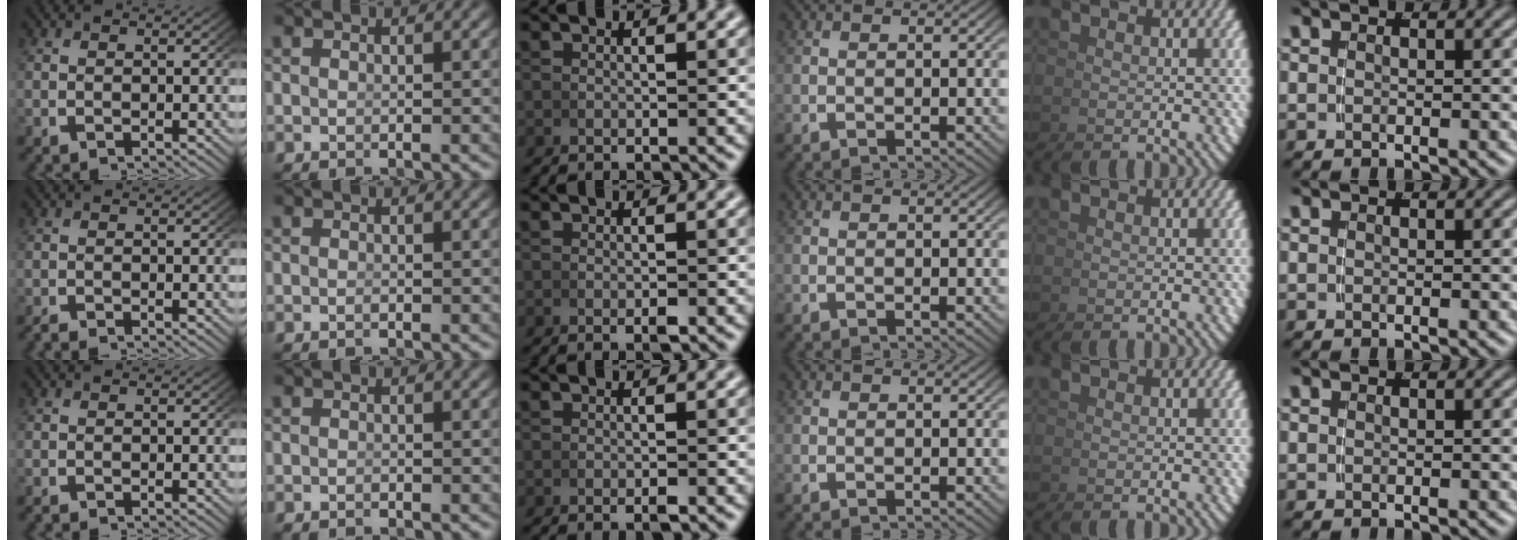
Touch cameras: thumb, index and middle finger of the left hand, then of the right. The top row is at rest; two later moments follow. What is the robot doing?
{"motion": "grasp_and_lifting", "object": "calculator"}